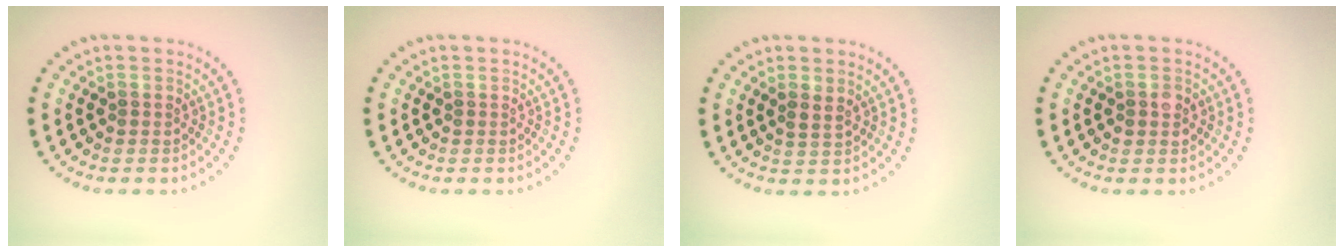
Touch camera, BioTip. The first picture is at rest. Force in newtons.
{"total": 0.0}
{"total": 0.7, "press": 0.5, "slide": 0.5}
{"total": 1.1, "press": 1.1, "slide": 0.1}